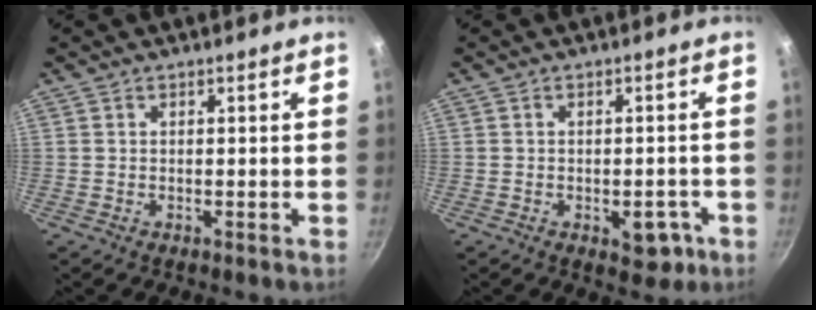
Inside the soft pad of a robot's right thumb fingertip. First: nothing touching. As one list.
[{"total": 5.3, "force": [-2.0, 3.1, 3.8], "torque": [-0.020, 0.017, -0.017]}]